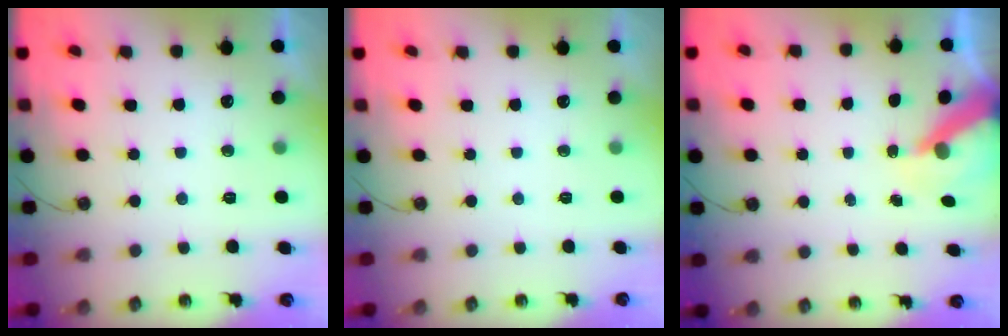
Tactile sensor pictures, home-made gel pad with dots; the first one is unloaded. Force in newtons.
{"total": 0.0}
{"total": 7.4, "press": 7.3, "slide": 1.0}